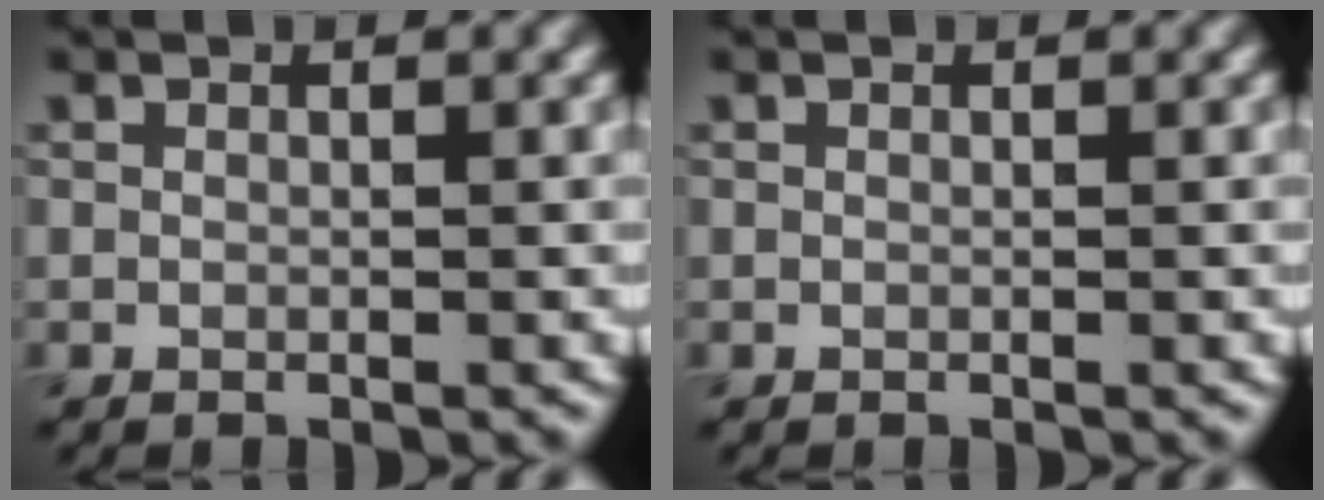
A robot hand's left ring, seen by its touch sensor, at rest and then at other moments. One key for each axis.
{"total": 0.0}